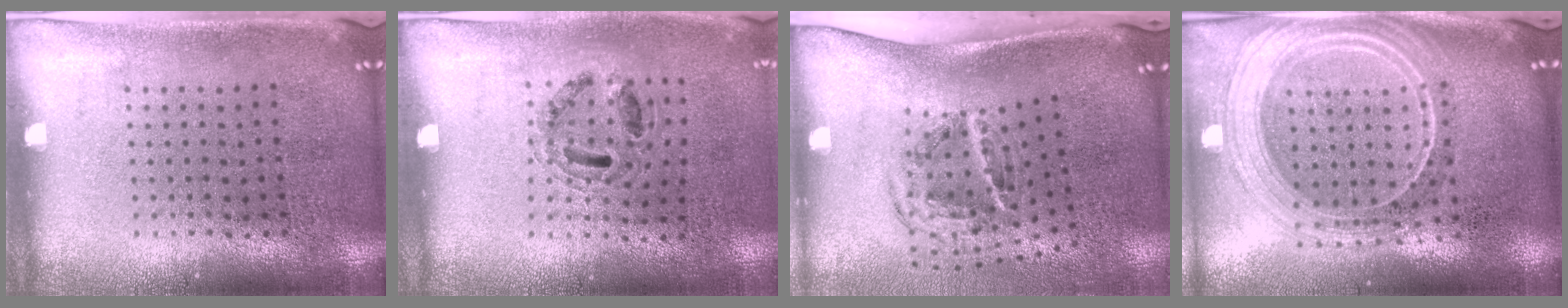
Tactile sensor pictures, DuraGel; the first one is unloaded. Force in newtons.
{"total": 0.8, "press": 0.8, "slide": 0.3}
{"total": 1.8, "press": 1.1, "slide": 1.5}
{"total": 2.4, "press": 2.1, "slide": 1.2}